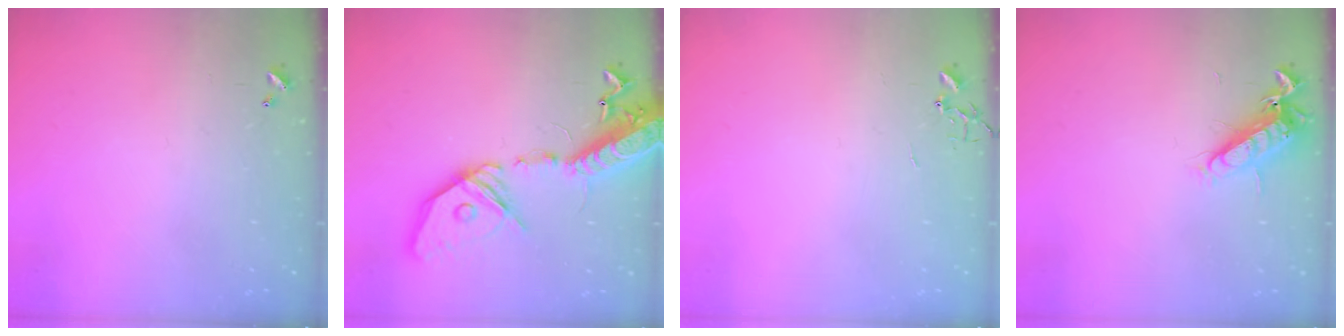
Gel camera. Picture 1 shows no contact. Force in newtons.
{"total": 25.2, "press": 24.7, "slide": 4.9}
{"total": 0.0}
{"total": 13.0, "press": 12.9, "slide": 1.2}